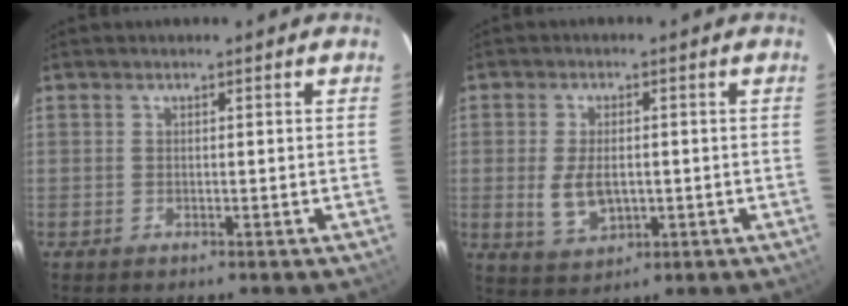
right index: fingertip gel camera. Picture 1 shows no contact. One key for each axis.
{"total": 6.6, "fx": -0.8, "fy": 3.8, "fz": 5.3, "tx": -0.111, "ty": -0.009, "tz": -0.006}